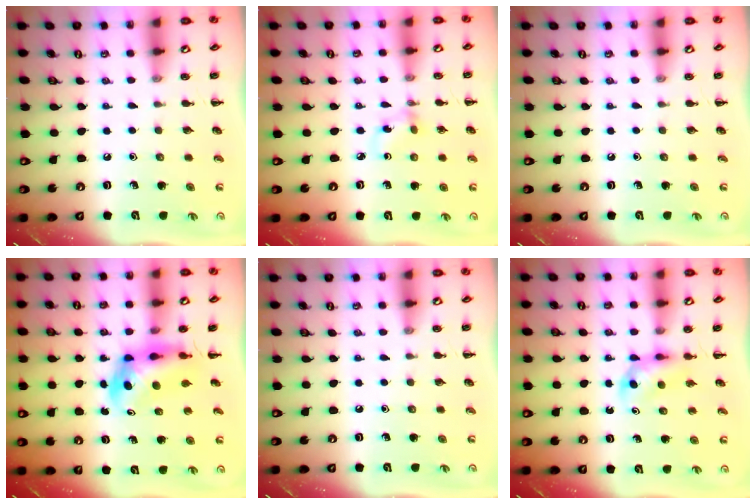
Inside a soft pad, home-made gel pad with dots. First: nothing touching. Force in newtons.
{"total": 2.8, "press": 2.6, "slide": 1.0}
{"total": 0.0}
{"total": 4.5, "press": 4.3, "slide": 1.2}
{"total": 0.0}
{"total": 3.7, "press": 3.5, "slide": 1.3}